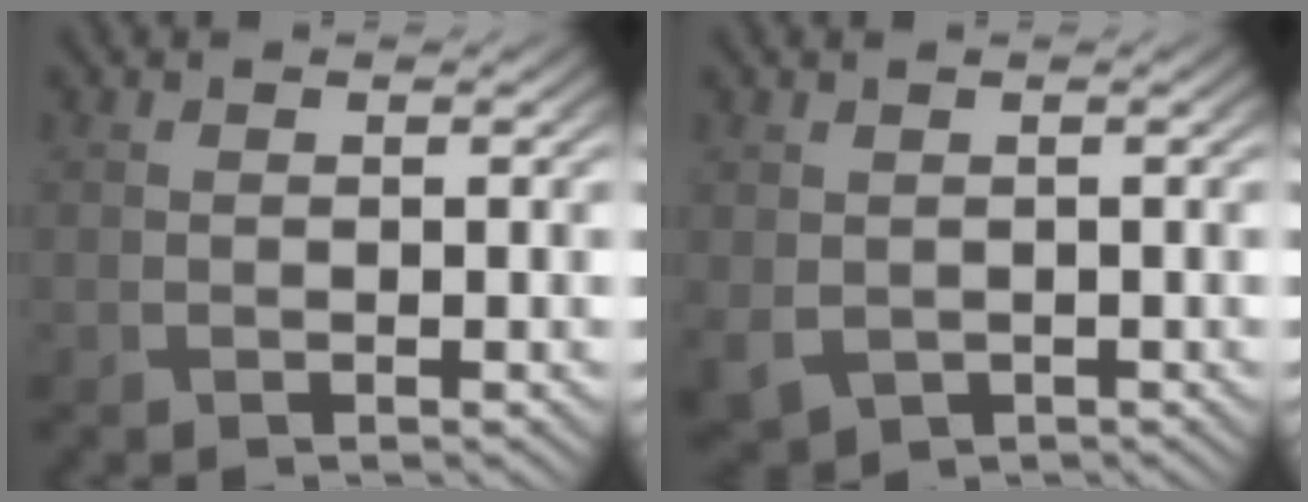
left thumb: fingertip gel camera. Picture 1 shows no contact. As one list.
[{"total": 2.5, "force": [-0.2, 2.1, 1.3], "torque": [-0.046, -0.015, 0.000]}]